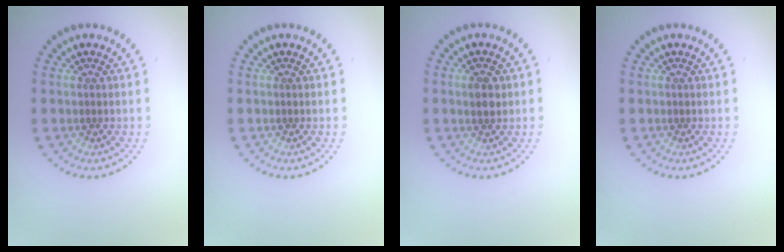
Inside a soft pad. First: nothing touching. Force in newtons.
{"total": 0.0}
{"total": 1.8, "press": 1.7, "slide": 0.6}
{"total": 0.0}